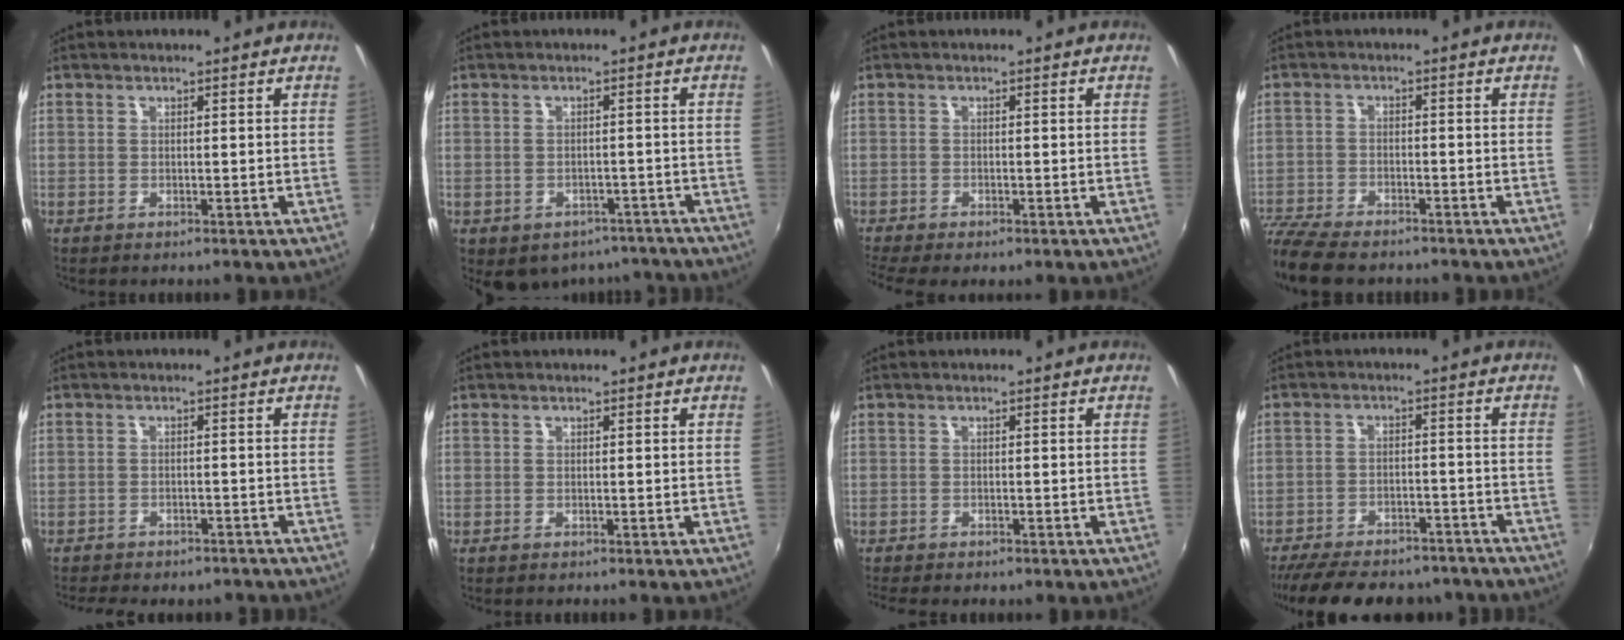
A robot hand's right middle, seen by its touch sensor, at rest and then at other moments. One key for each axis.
{"total": 11.3, "fx": -8.1, "fy": 6.8, "fz": 4.2, "tx": -0.088, "ty": -0.004, "tz": -0.086}
{"total": 4.3, "fx": -3.1, "fy": 0.9, "fz": 2.8, "tx": -0.065, "ty": -0.024, "tz": -0.052}
{"total": 10.8, "fx": -9.3, "fy": 3.1, "fz": 4.6, "tx": -0.129, "ty": -0.033, "tz": -0.171}
{"total": 8.9, "fx": -7.8, "fy": 2.8, "fz": 3.3, "tx": -0.077, "ty": -0.017, "tz": -0.103}
{"total": 0.0}
{"total": 3.5, "fx": -3.0, "fy": 0.7, "fz": 1.5, "tx": -0.036, "ty": -0.019, "tz": -0.048}
{"total": 20.5, "fx": -17.1, "fy": 7.1, "fz": 8.7, "tx": -0.185, "ty": -0.010, "tz": -0.228}